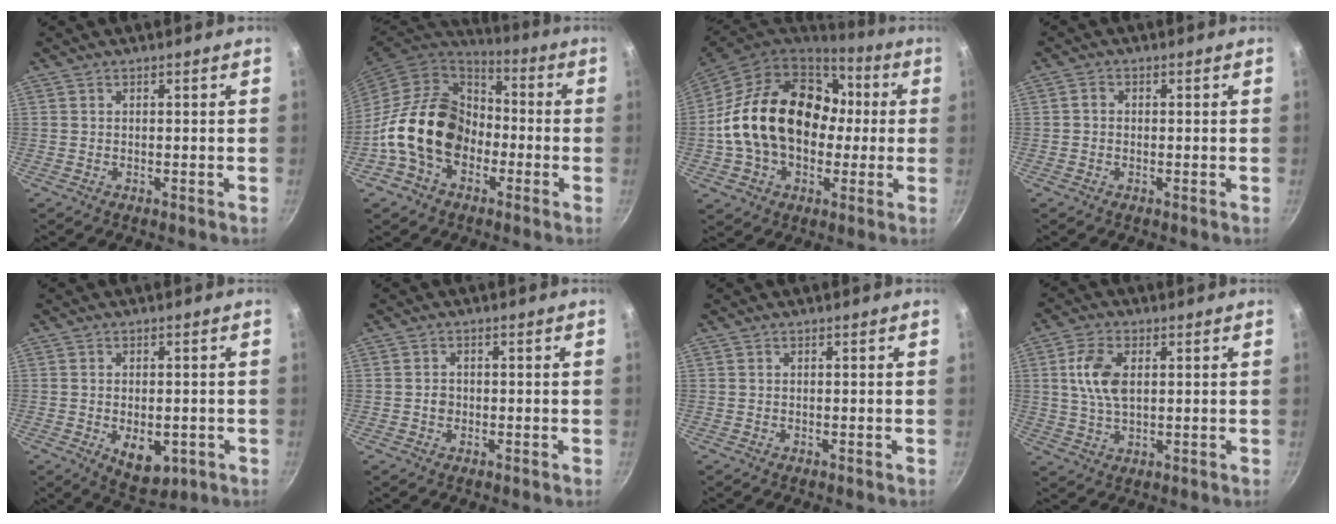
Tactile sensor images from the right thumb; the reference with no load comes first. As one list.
[{"total": 18.7, "force": [-4.2, 14.0, 11.6], "torque": [-0.174, 0.052, -0.087]}, {"total": 24.5, "force": [1.0, 17.7, 16.9], "torque": [-0.272, 0.049, 0.023]}, {"total": 1.5, "force": [-0.2, 1.3, 0.7], "torque": [-0.011, 0.007, -0.006]}, {"total": 7.9, "force": [-2.3, 4.7, 5.9], "torque": [-0.063, -0.002, -0.019]}, {"total": 1.7, "force": [-0.4, 1.4, 0.7], "torque": [-0.007, 0.008, -0.006]}, {"total": 0.0}, {"total": 8.1, "force": [1.7, 4.6, 6.5], "torque": [-0.121, 0.002, 0.031]}]